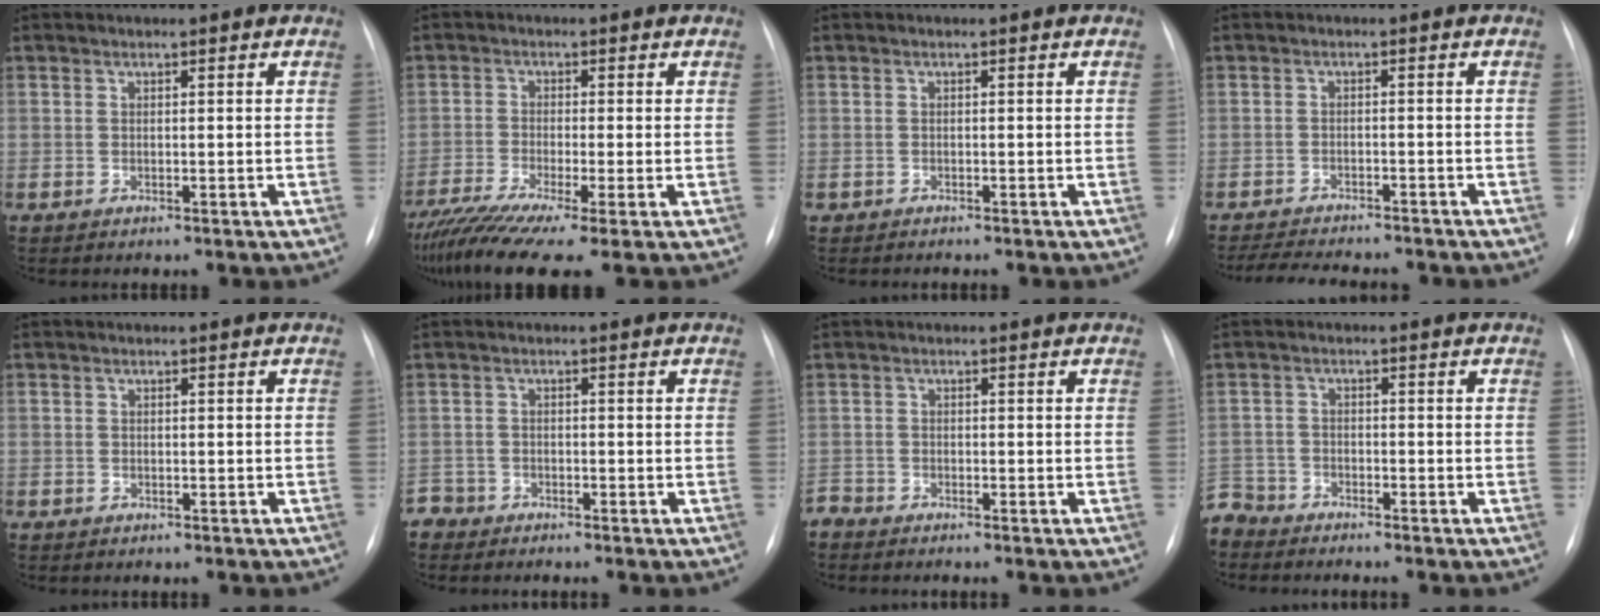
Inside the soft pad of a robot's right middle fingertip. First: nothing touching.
{"total": 11.0, "force": [-7.8, 0.6, 7.8], "torque": [-0.145, -0.024, -0.133]}
{"total": 0.6, "force": [-0.6, 0.2, 0.1], "torque": [-0.007, -0.001, -0.011]}
{"total": 10.8, "force": [-9.8, 1.9, 4.0], "torque": [-0.063, -0.007, -0.135]}
{"total": 1.3, "force": [-0.9, 0.9, 0.2], "torque": [-0.008, 0.002, -0.011]}
{"total": 3.1, "force": [-2.7, 1.2, -0.7], "torque": [0.010, -0.001, -0.058]}
{"total": 2.8, "force": [-2.8, 0.5, 0.1], "torque": [0.002, -0.009, -0.052]}
{"total": 6.2, "force": [-5.8, 2.1, 0.0], "torque": [0.003, -0.010, -0.116]}